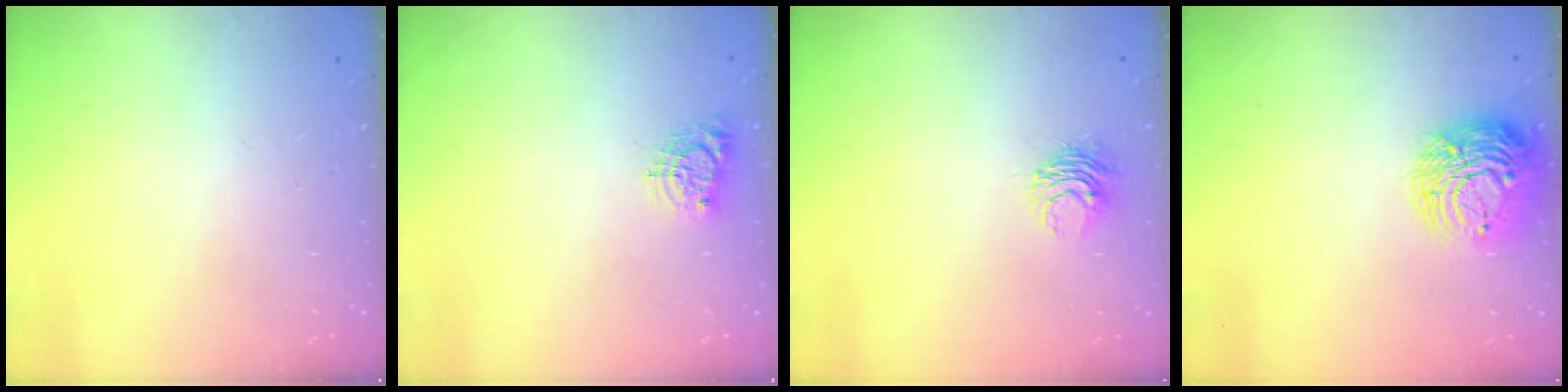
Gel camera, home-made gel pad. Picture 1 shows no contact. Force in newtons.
{"total": 5.8, "press": 5.8, "slide": 0.3}
{"total": 5.0, "press": 4.9, "slide": 0.5}
{"total": 12.1, "press": 12.0, "slide": 1.5}